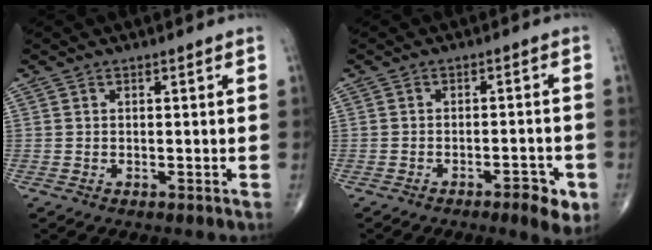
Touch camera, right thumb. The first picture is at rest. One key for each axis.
{"total": 5.5, "fx": -2.9, "fy": 1.7, "fz": 4.4, "tx": -0.050, "ty": 0.011, "tz": -0.037}